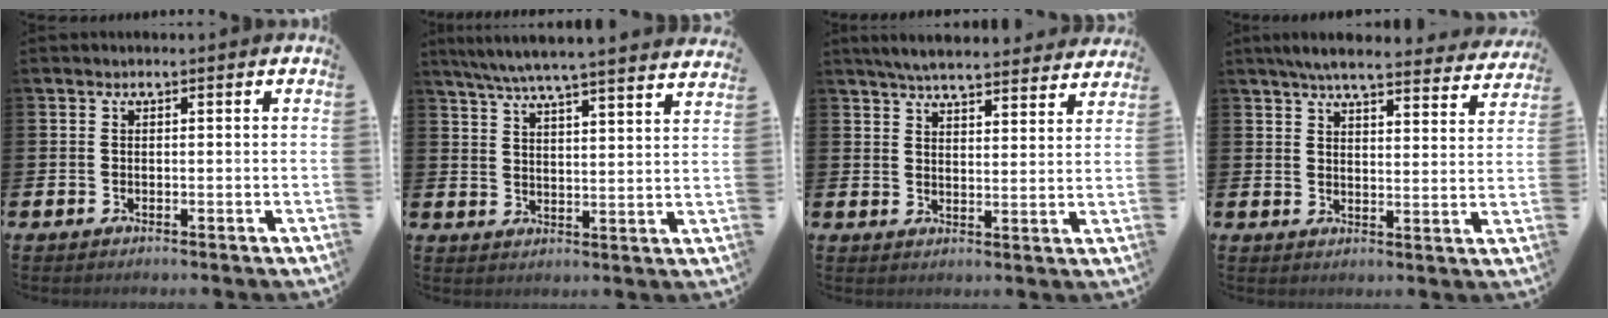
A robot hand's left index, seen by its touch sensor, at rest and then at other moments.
{"total": 6.7, "force": [6.4, 0.1, 2.2], "torque": [-0.061, -0.041, 0.111]}
{"total": 5.9, "force": [5.7, 0.5, 1.3], "torque": [-0.034, -0.031, 0.101]}
{"total": 6.1, "force": [5.7, 0.7, 2.1], "torque": [-0.044, -0.034, 0.097]}